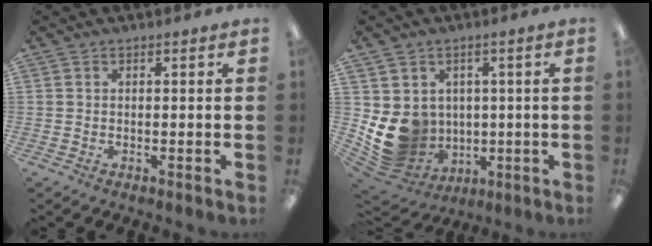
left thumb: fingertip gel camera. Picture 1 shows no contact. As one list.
[{"total": 10.9, "force": [0.1, 10.1, 4.1], "torque": [-0.108, -0.017, 0.016]}]